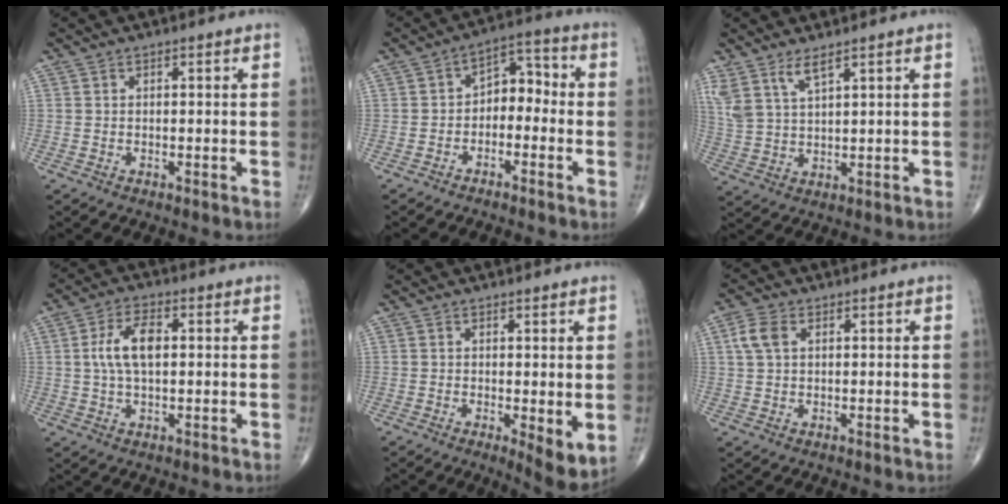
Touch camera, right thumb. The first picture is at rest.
{"total": 6.6, "force": [-1.8, 4.4, 4.5], "torque": [-0.042, 0.044, -0.042]}
{"total": 6.1, "force": [4.3, 1.6, 4.0], "torque": [-0.090, -0.018, 0.094]}
{"total": 7.8, "force": [1.0, 3.9, 6.7], "torque": [-0.132, 0.011, 0.015]}
{"total": 5.3, "force": [-0.4, 1.6, 5.1], "torque": [-0.070, -0.017, -0.006]}
{"total": 4.2, "force": [1.3, 2.7, 3.0], "torque": [-0.069, 0.009, 0.024]}